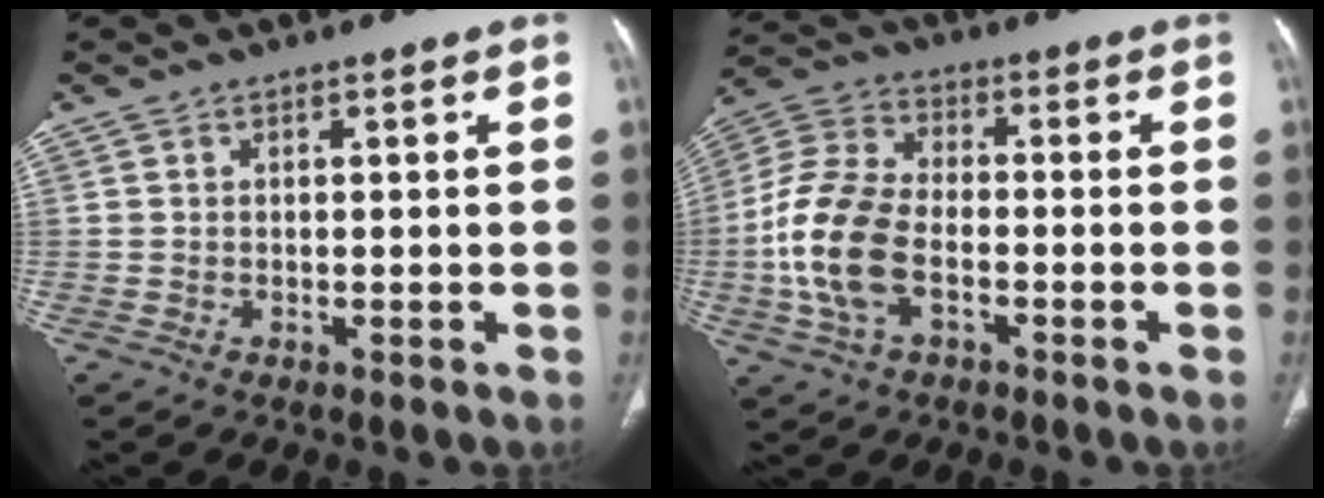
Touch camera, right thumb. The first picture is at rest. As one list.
[{"total": 14.2, "force": [-3.4, 8.4, 11.0], "torque": [-0.236, 0.024, -0.068]}]